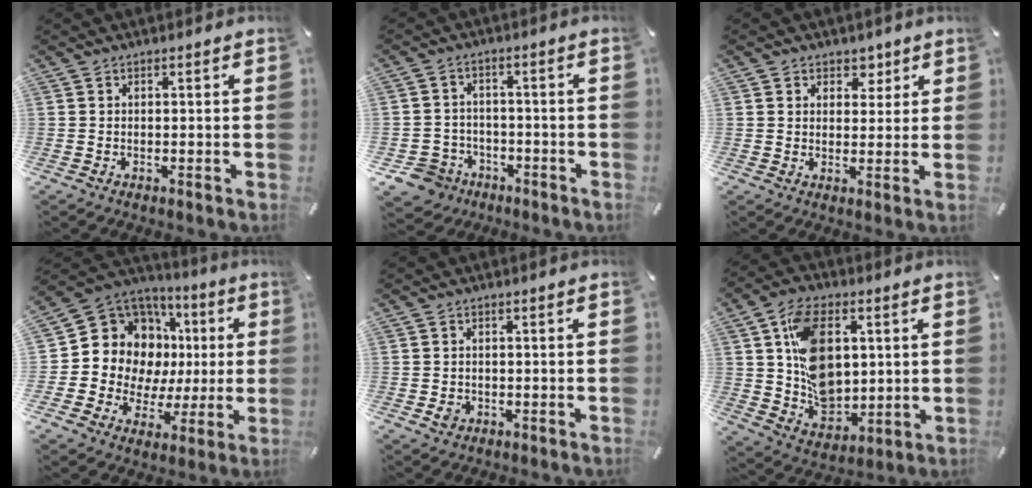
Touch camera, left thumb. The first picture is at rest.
{"total": 7.4, "force": [-3.9, 6.1, 1.5], "torque": [-0.048, 0.031, -0.073]}
{"total": 4.5, "force": [2.0, 3.9, 1.1], "torque": [-0.001, -0.005, 0.030]}
{"total": 14.0, "force": [3.7, 12.2, 5.7], "torque": [-0.106, -0.051, 0.085]}
{"total": 2.2, "force": [-0.6, 2.0, 0.8], "torque": [-0.006, 0.001, -0.012]}
{"total": 14.9, "force": [3.3, 10.8, 9.8], "torque": [-0.182, 0.005, 0.067]}